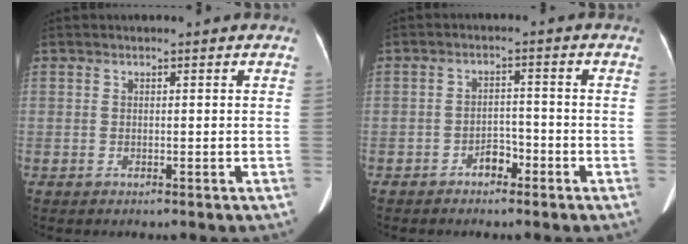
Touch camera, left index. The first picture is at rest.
{"total": 2.9, "force": [-2.2, 1.4, 1.3], "torque": [-0.019, 0.004, -0.035]}